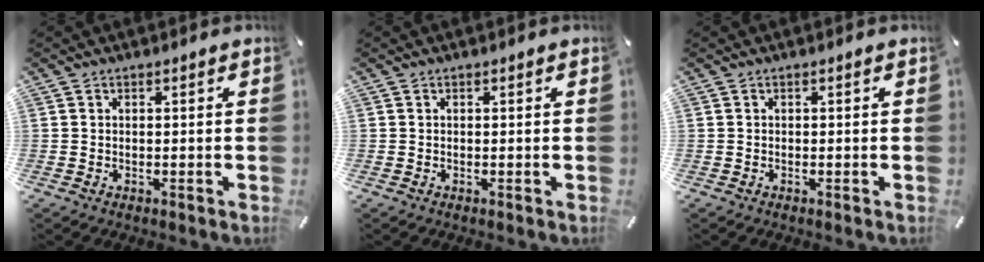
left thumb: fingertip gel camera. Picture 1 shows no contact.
{"total": 0.0}
{"total": 0.0}